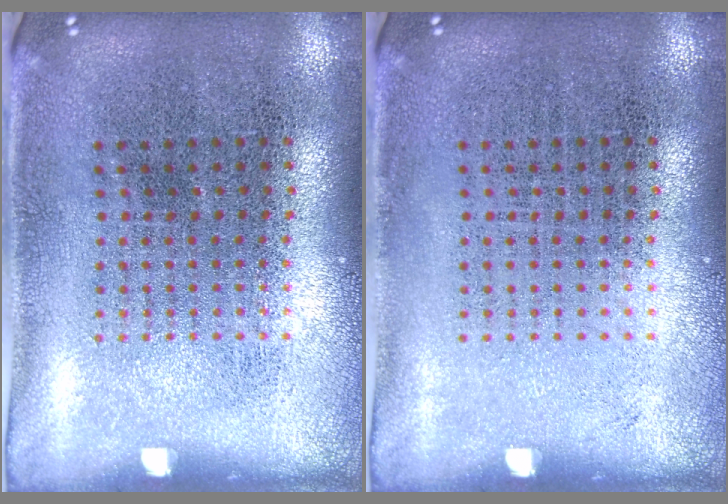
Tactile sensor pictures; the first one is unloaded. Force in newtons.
{"total": 0.0}